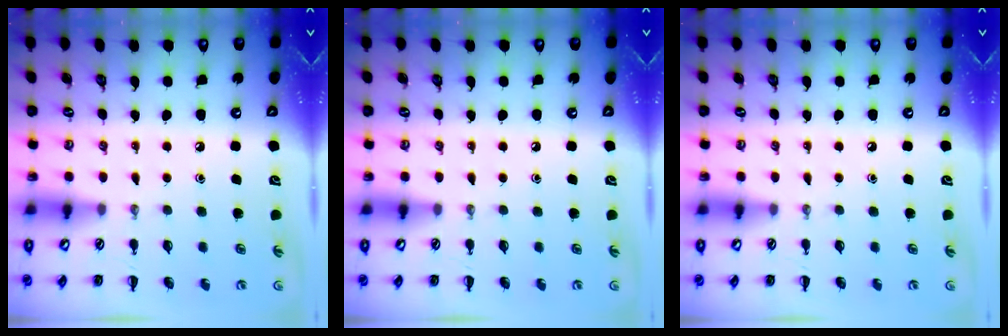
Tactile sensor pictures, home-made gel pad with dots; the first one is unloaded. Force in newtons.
{"total": 0.0}
{"total": 0.0}